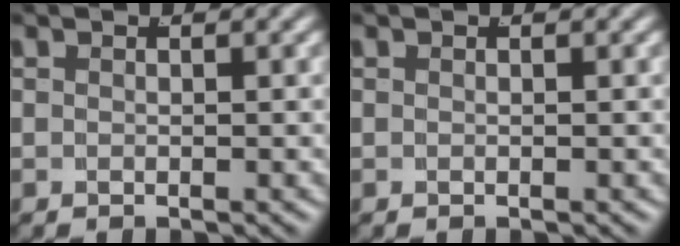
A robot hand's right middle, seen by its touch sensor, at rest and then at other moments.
{"total": 0.0}